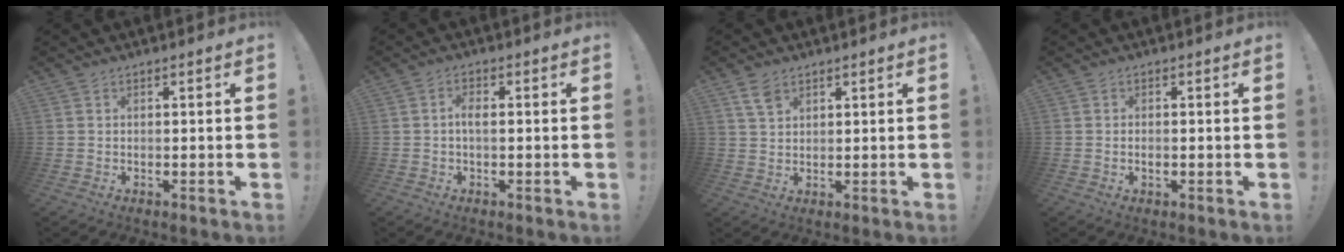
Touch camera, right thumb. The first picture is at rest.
{"total": 2.9, "force": [-0.3, 1.1, 2.6], "torque": [-0.061, 0.006, -0.008]}
{"total": 4.4, "force": [2.8, 2.4, 2.4], "torque": [-0.040, -0.010, 0.052]}
{"total": 1.1, "force": [-0.4, 0.5, 0.9], "torque": [-0.017, 0.001, -0.007]}